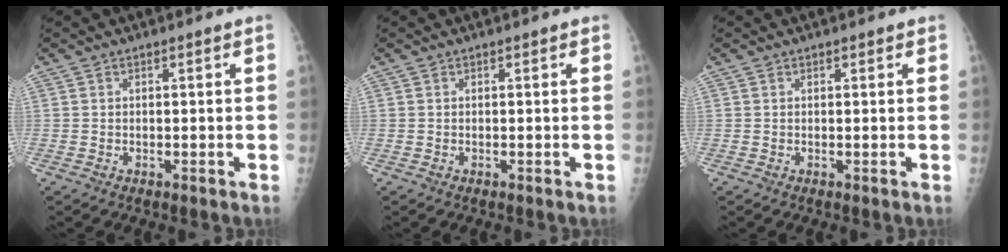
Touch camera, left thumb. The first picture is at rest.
{"total": 0.0}
{"total": 0.6, "force": [0.4, 0.4, 0.1], "torque": [0.000, -0.002, 0.003]}